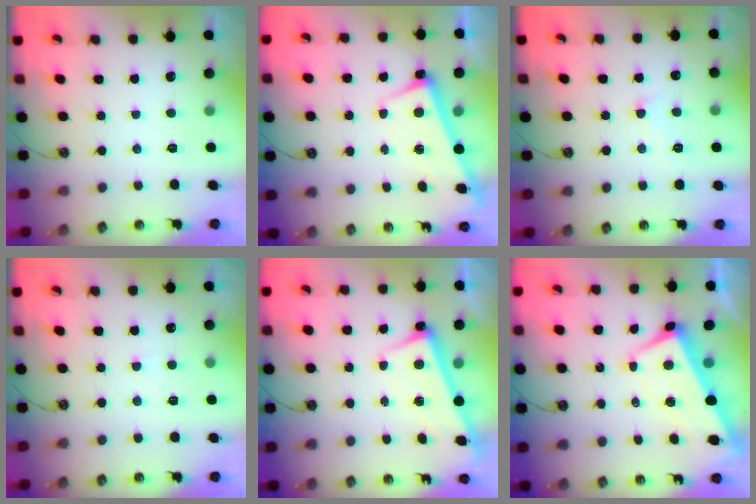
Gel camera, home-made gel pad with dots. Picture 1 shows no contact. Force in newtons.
{"total": 2.8, "press": 2.7, "slide": 0.4}
{"total": 1.8, "press": 1.7, "slide": 0.6}
{"total": 4.3, "press": 4.3, "slide": 0.5}
{"total": 2.5, "press": 2.4, "slide": 0.5}
{"total": 1.1, "press": 0.2, "slide": 1.1}